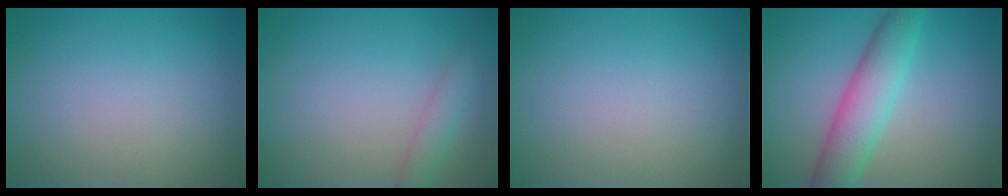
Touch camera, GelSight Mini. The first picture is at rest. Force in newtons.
{"total": 2.1, "press": 2.1, "slide": 0.1}
{"total": 0.0}
{"total": 5.3, "press": 5.3, "slide": 0.2}